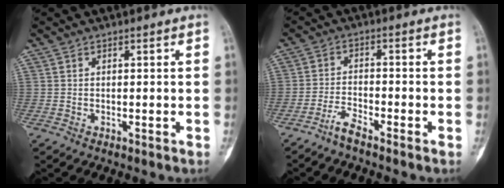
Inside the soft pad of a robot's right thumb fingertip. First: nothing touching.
{"total": 3.3, "force": [-2.9, 0.1, 1.6], "torque": [-0.042, 0.010, -0.064]}